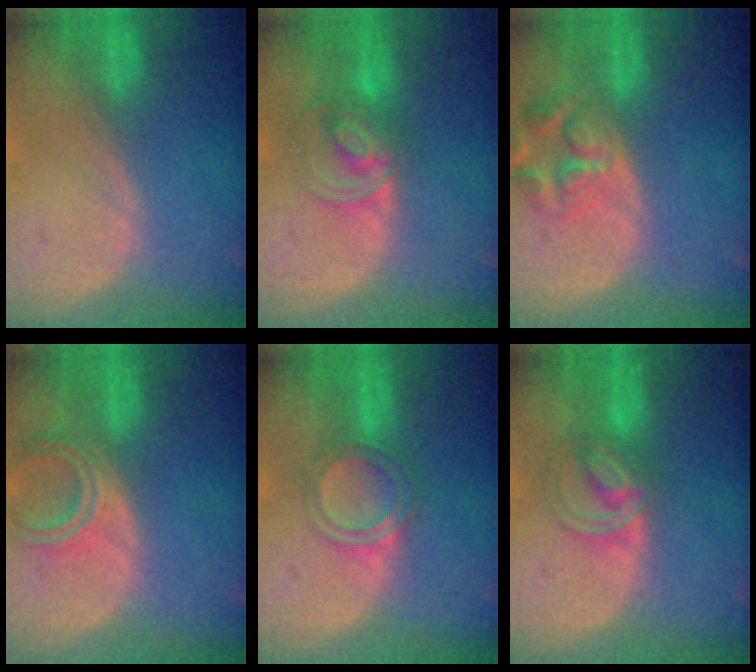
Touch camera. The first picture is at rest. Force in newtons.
{"total": 7.5, "press": 6.2, "slide": 4.2}
{"total": 6.9, "press": 6.3, "slide": 2.8}
{"total": 5.7, "press": 5.2, "slide": 2.4}
{"total": 5.0, "press": 4.5, "slide": 2.1}
{"total": 5.9, "press": 5.9, "slide": 0.7}